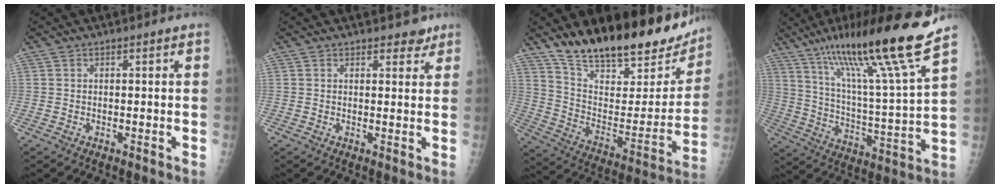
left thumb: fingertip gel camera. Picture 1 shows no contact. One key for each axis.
{"total": 2.2, "fx": 1.7, "fy": 1.2, "fz": 0.8, "tx": 0.008, "ty": -0.008, "tz": 0.016}
{"total": 28.3, "fx": 21.8, "fy": 10.7, "fz": 14.6, "tx": -0.197, "ty": -0.081, "tz": 0.330}
{"total": 23.0, "fx": 16.2, "fy": 0.3, "fz": 16.4, "tx": -0.250, "ty": -0.067, "tz": 0.274}